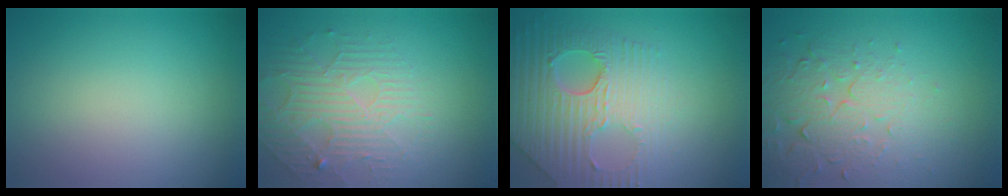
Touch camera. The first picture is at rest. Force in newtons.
{"total": 4.5, "press": 3.3, "slide": 3.1}
{"total": 6.3, "press": 5.3, "slide": 3.4}
{"total": 5.2, "press": 3.8, "slide": 3.5}